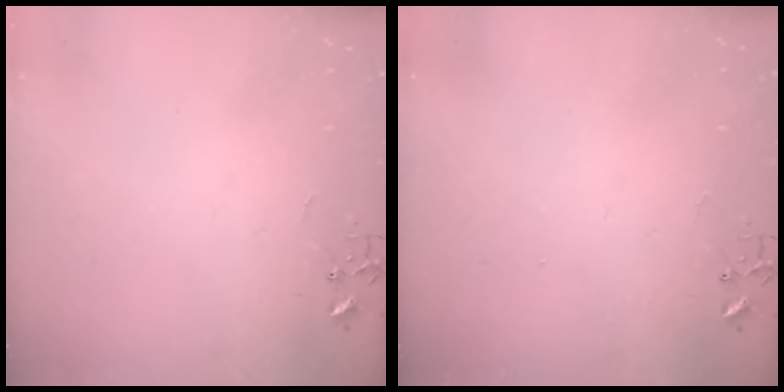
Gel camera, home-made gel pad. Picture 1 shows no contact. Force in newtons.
{"total": 1.1, "press": 1.1, "slide": 0.1}